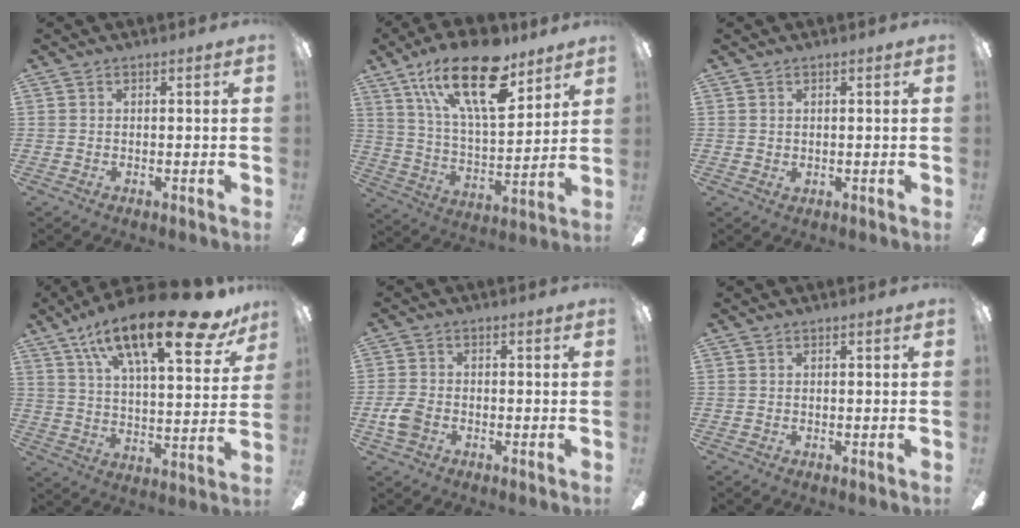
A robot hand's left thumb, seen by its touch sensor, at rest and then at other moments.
{"total": 23.4, "force": [14.0, 9.5, 16.3], "torque": [-0.294, -0.065, 0.235]}
{"total": 0.5, "force": [0.4, 0.4, 0.1], "torque": [-0.002, 0.002, 0.006]}
{"total": 23.8, "force": [15.3, 7.2, 16.7], "torque": [-0.265, -0.085, 0.244]}
{"total": 5.2, "force": [-2.0, 3.5, 3.3], "torque": [-0.077, 0.008, -0.039]}
{"total": 0.0}